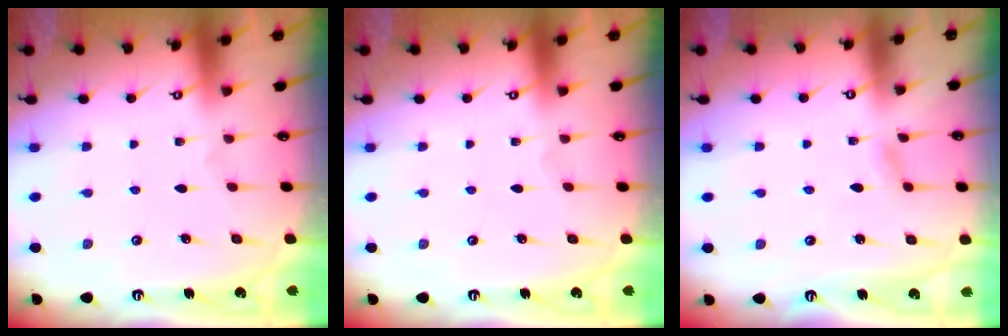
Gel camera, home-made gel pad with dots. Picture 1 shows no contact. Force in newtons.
{"total": 0.0}
{"total": 3.8, "press": 3.8, "slide": 0.3}